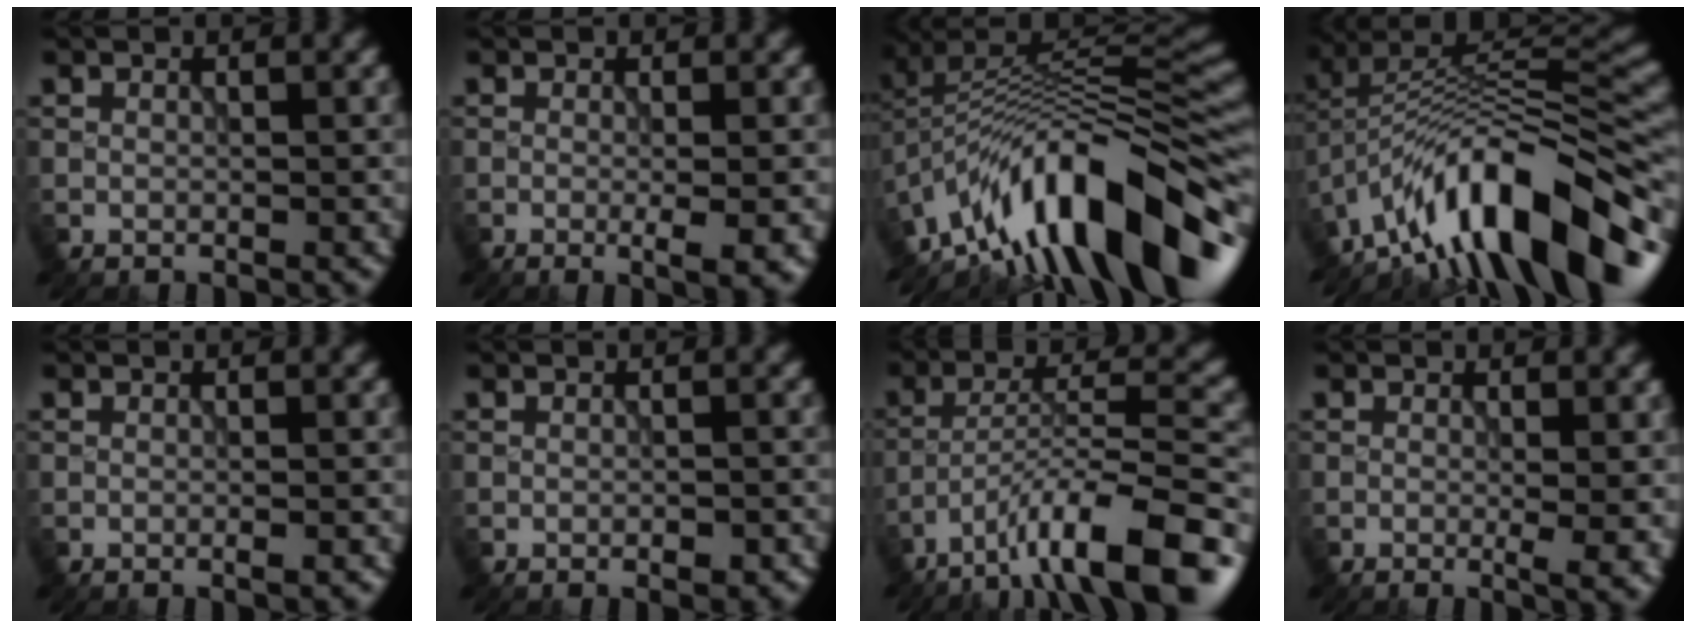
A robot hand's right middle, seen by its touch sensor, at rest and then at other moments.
{"total": 3.0, "force": [-0.7, 0.6, 2.9], "torque": [-0.041, -0.005, -0.010]}
{"total": 14.1, "force": [-7.3, 5.1, 11.0], "torque": [-0.185, 0.035, -0.129]}
{"total": 13.2, "force": [-7.8, 4.3, 9.7], "torque": [-0.159, 0.037, -0.133]}
{"total": 0.9, "force": [-0.4, 0.1, 0.8], "torque": [-0.011, -0.001, -0.006]}
{"total": 1.6, "force": [-0.8, 0.7, 1.2], "torque": [-0.018, -0.002, -0.010]}
{"total": 11.6, "force": [-7.6, 2.5, 8.3], "torque": [-0.137, 0.015, -0.132]}
{"total": 2.8, "force": [-0.2, 0.6, 2.7], "torque": [-0.040, -0.010, -0.001]}